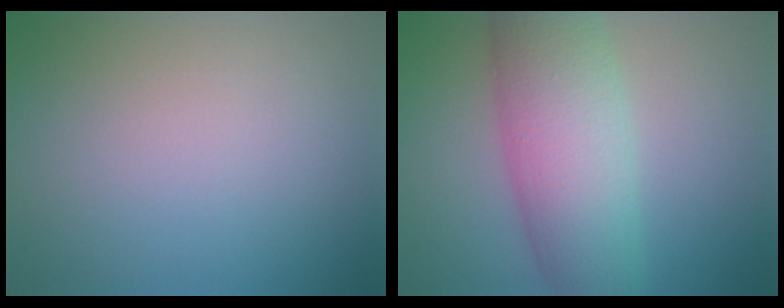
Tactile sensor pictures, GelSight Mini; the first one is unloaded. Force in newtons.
{"total": 8.7, "press": 8.7, "slide": 0.1}